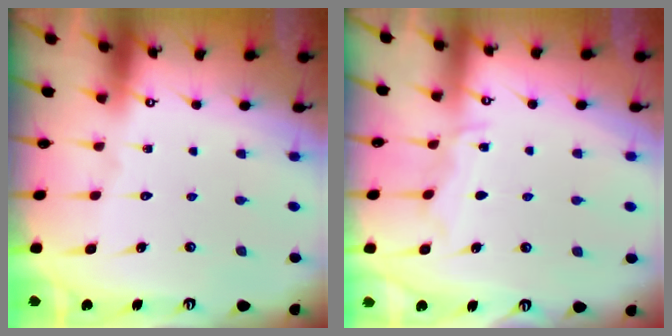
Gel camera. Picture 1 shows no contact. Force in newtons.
{"total": 5.0, "press": 5.0, "slide": 0.6}